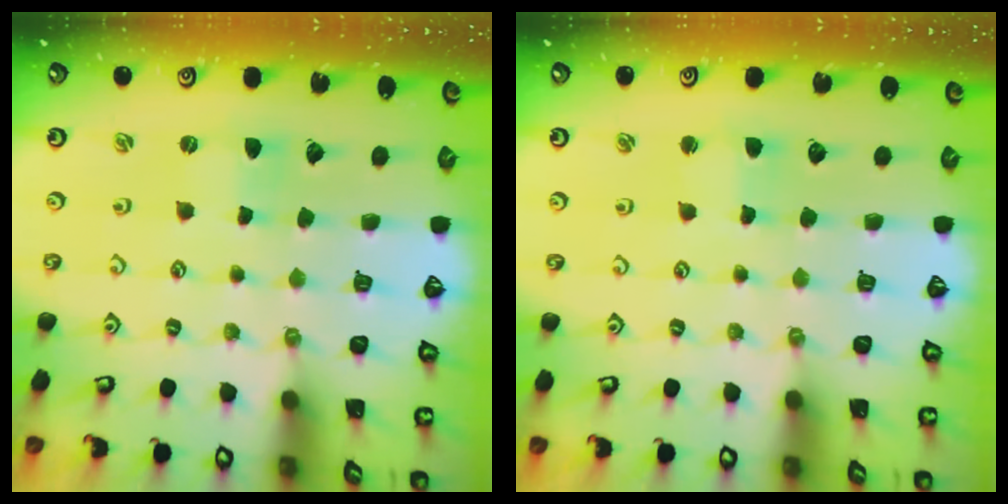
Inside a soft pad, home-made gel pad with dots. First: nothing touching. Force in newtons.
{"total": 2.3, "press": 2.3, "slide": 0.4}